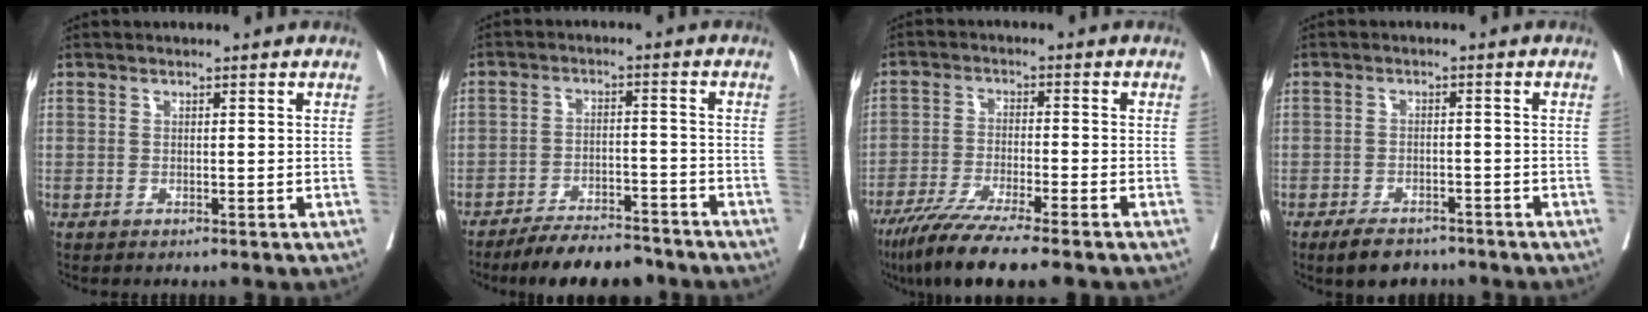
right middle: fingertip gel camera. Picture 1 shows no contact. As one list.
[{"total": 10.0, "force": [-8.9, 2.4, 3.7], "torque": [-0.053, 0.000, -0.140]}, {"total": 10.5, "force": [-8.1, 0.1, 6.7], "torque": [-0.108, -0.029, -0.134]}, {"total": 5.2, "force": [-4.2, 2.2, 2.2], "torque": [-0.042, -0.005, -0.065]}]